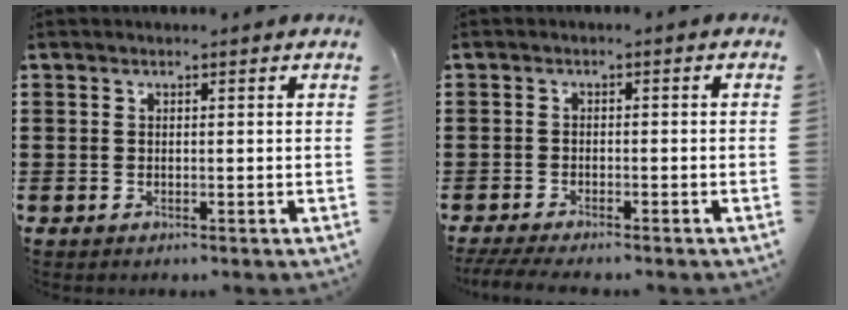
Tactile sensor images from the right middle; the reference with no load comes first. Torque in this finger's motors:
{"motor_torque": [2.14, 0.00, 0.23, 0.08]}